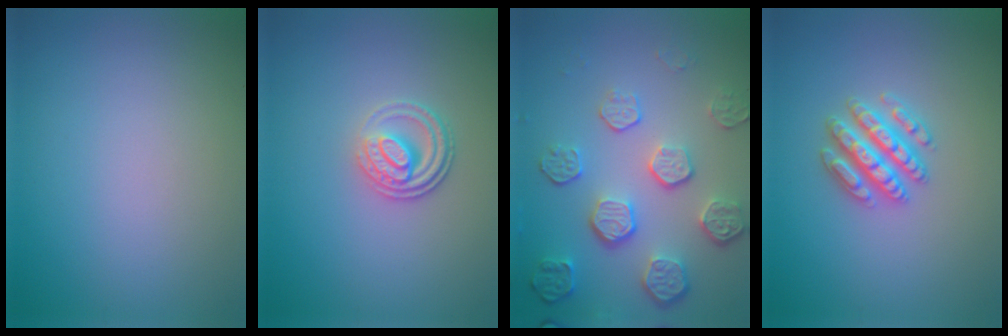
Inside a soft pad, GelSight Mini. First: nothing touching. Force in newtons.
{"total": 3.0, "press": 2.4, "slide": 1.8}
{"total": 5.6, "press": 4.2, "slide": 3.7}
{"total": 3.5, "press": 3.4, "slide": 0.8}